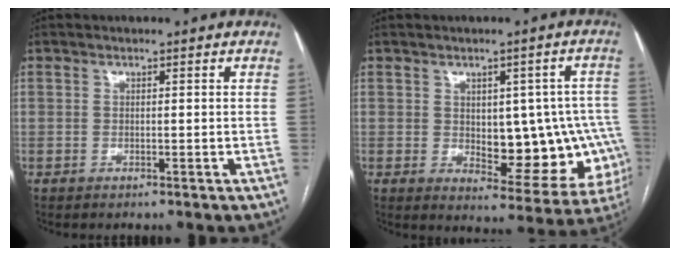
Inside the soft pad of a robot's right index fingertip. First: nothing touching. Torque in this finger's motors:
{"motor_torque": [0.50, -0.01, 0.25, 0.03]}